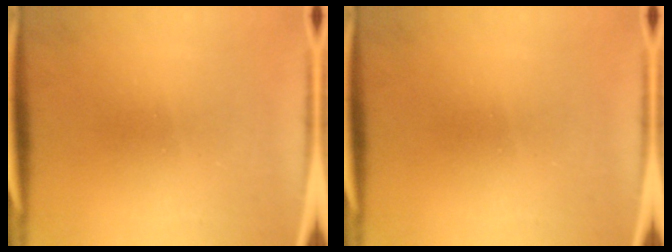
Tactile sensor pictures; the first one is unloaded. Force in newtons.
{"total": 0.0}